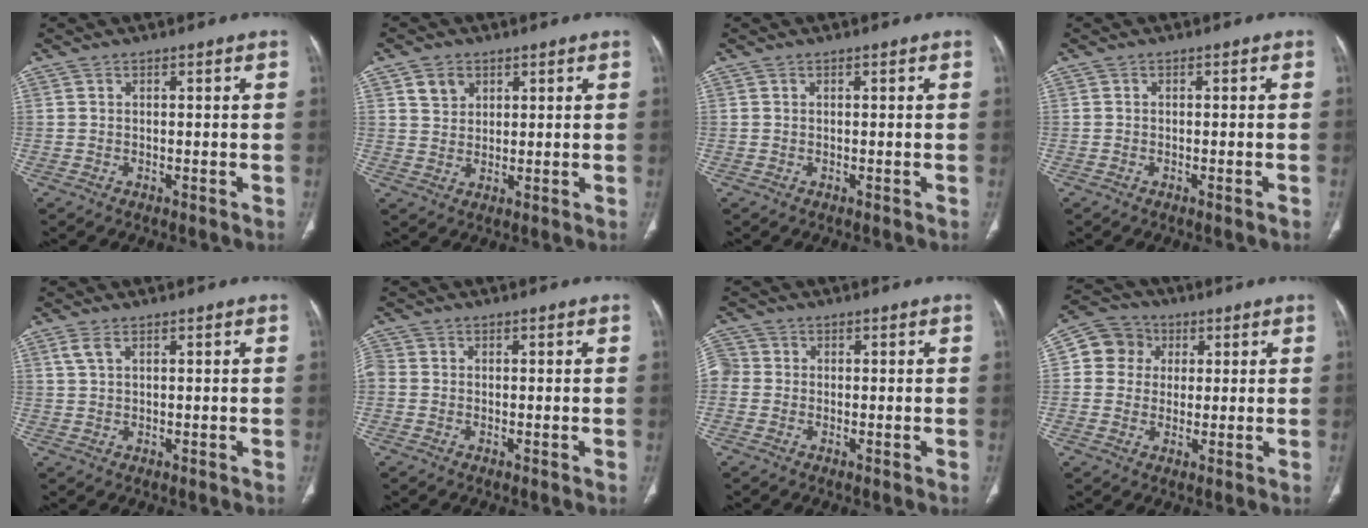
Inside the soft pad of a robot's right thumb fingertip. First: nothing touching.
{"total": 4.2, "force": [2.2, 3.3, 1.5], "torque": [-0.010, -0.014, 0.043]}
{"total": 0.0}
{"total": 0.9, "force": [-0.5, -0.1, 0.7], "torque": [-0.014, -0.001, -0.009]}
{"total": 2.0, "force": [1.0, 0.9, 1.5], "torque": [-0.040, 0.010, 0.029]}
{"total": 2.6, "force": [-0.5, 2.1, 1.4], "torque": [-0.039, 0.002, -0.015]}
{"total": 4.5, "force": [-0.4, 4.0, 1.9], "torque": [-0.041, 0.011, -0.015]}
{"total": 7.5, "force": [1.6, 7.0, 2.2], "torque": [-0.011, 0.008, 0.018]}